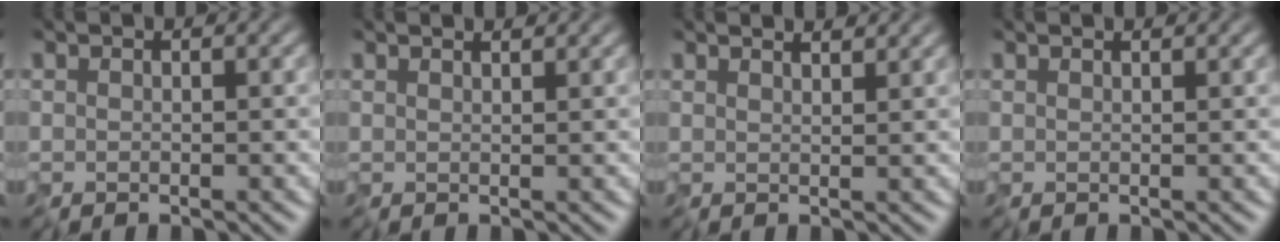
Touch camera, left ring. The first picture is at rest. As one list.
[{"total": 2.4, "force": [1.8, 0.7, 1.3], "torque": [-0.011, 0.013, 0.004]}, {"total": 3.4, "force": [2.8, 1.0, 1.7], "torque": [-0.016, 0.014, 0.014]}, {"total": 1.4, "force": [1.1, 0.4, 0.8], "torque": [-0.005, 0.004, 0.001]}]